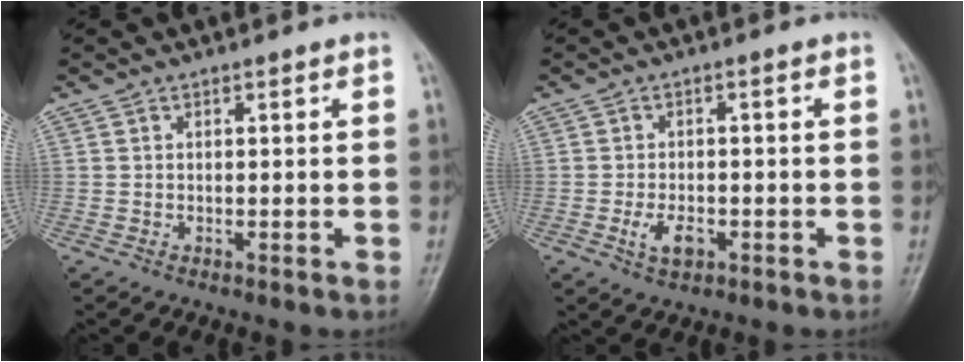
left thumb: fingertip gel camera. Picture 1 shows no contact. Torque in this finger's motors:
{"motor_torque": [-0.11, 0.86, 0.58, 0.30, 0.01]}